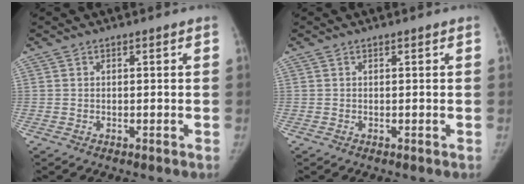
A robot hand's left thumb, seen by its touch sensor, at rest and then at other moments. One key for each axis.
{"total": 0.0}